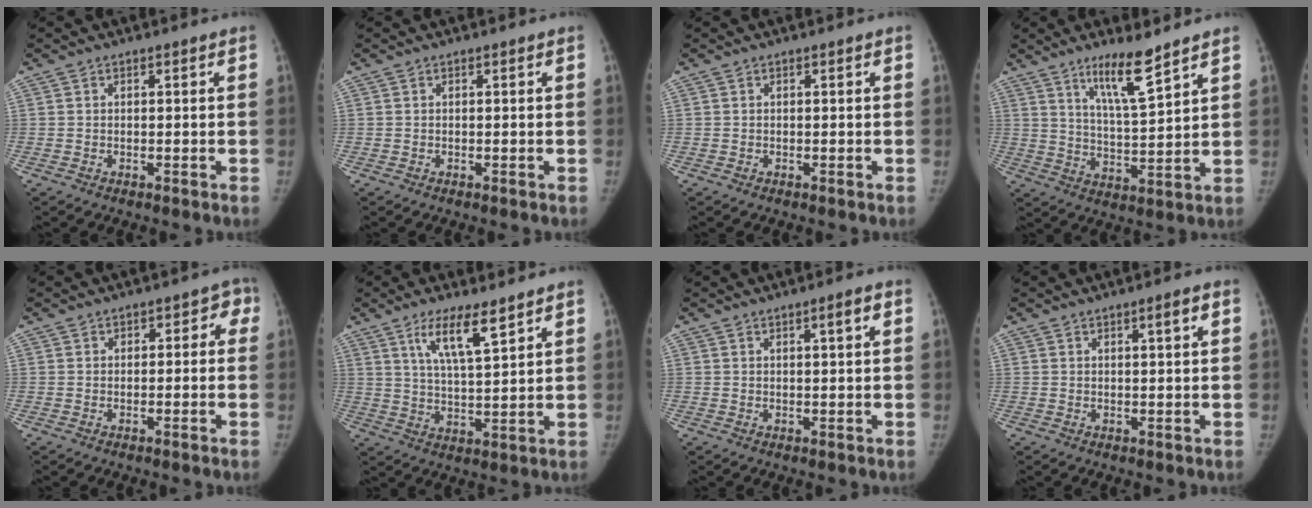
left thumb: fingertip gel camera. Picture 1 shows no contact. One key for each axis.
{"total": 0.0}
{"total": 0.0}
{"total": 9.6, "fx": 6.7, "fy": 1.1, "fz": 6.8, "tx": -0.114, "ty": -0.056, "tz": 0.125}
{"total": 3.1, "fx": 0.0, "fy": 2.4, "fz": 1.8, "tx": 0.013, "ty": 0.009, "tz": -0.014}
{"total": 8.6, "fx": 5.3, "fy": 1.7, "fz": 6.5, "tx": -0.115, "ty": -0.031, "tz": 0.103}
{"total": 2.2, "fx": 0.8, "fy": 0.2, "fz": 2.0, "tx": -0.029, "ty": -0.001, "tz": 0.012}
{"total": 2.1, "fx": 0.9, "fy": 0.2, "fz": 1.9, "tx": -0.027, "ty": -0.002, "tz": 0.014}